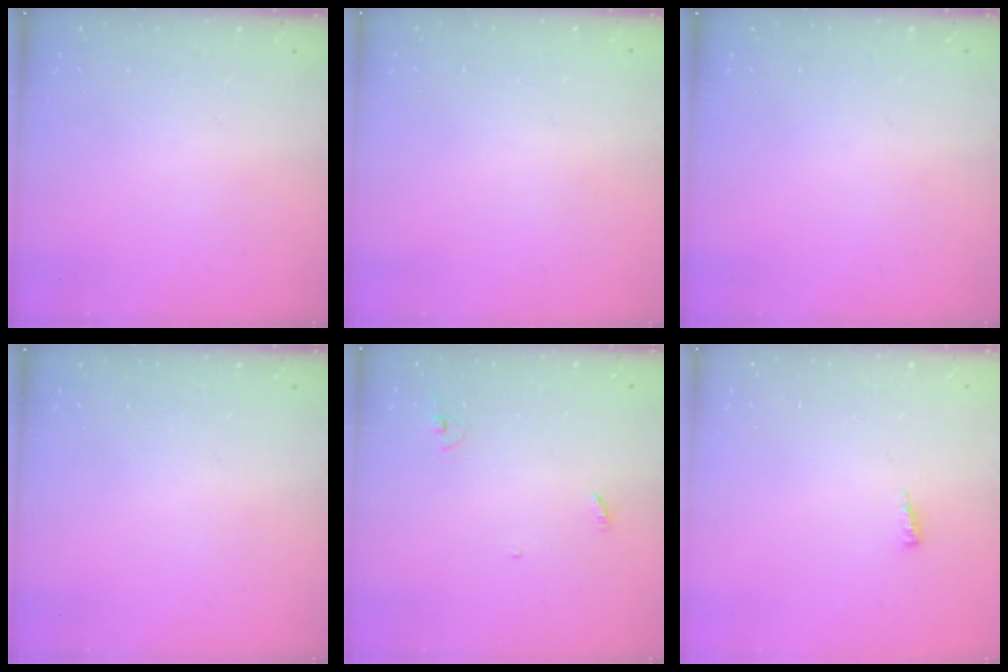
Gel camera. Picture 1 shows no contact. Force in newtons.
{"total": 1.1, "press": 0.9, "slide": 0.6}
{"total": 0.0}
{"total": 0.0}
{"total": 3.2, "press": 3.2, "slide": 0.2}
{"total": 5.0, "press": 4.9, "slide": 0.9}